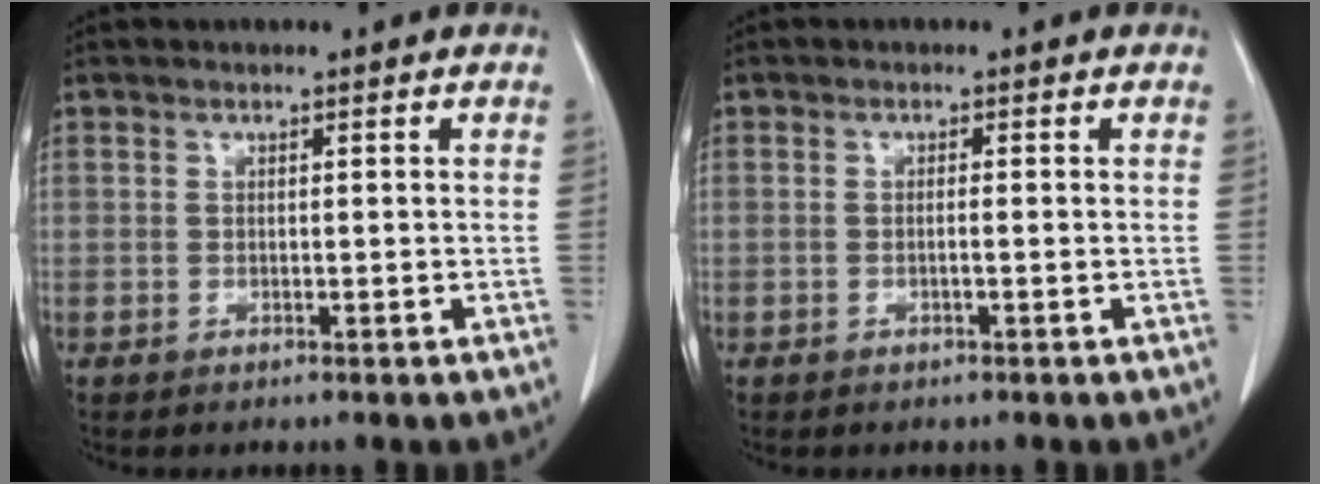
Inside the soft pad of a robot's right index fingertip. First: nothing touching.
{"total": 0.8, "force": [-0.2, -0.2, 0.8], "torque": [-0.016, 0.000, -0.004]}